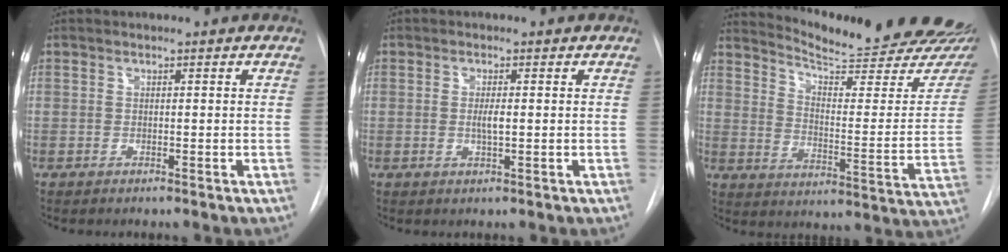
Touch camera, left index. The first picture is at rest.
{"total": 1.9, "force": [-0.7, 0.3, 1.7], "torque": [-0.034, -0.007, -0.013]}
{"total": 23.6, "force": [21.0, 2.3, 10.6], "torque": [-0.153, -0.097, 0.263]}